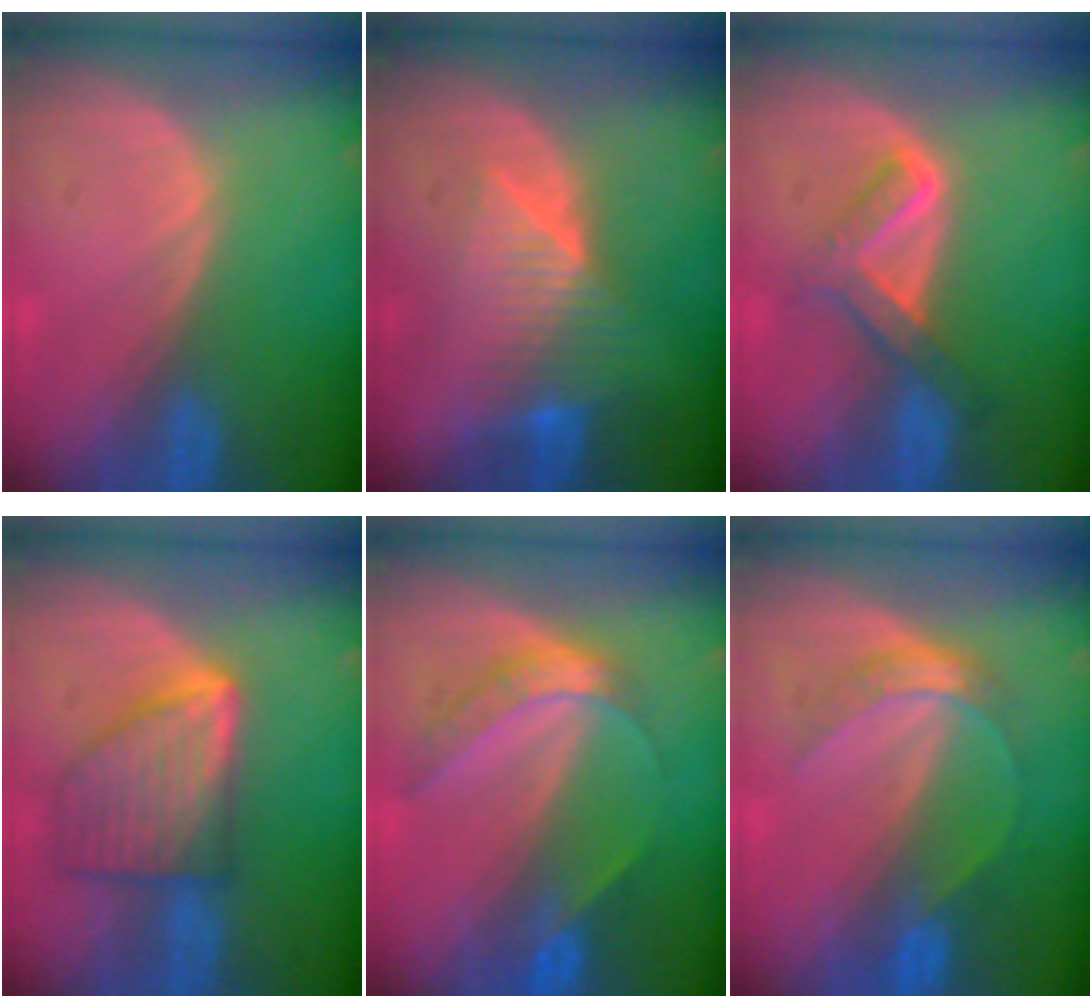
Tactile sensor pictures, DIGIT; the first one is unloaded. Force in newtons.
{"total": 7.8, "press": 7.4, "slide": 2.6}
{"total": 5.3, "press": 5.3, "slide": 0.2}
{"total": 8.4, "press": 8.4, "slide": 0.3}
{"total": 6.1, "press": 5.2, "slide": 3.1}
{"total": 4.8, "press": 4.6, "slide": 1.1}